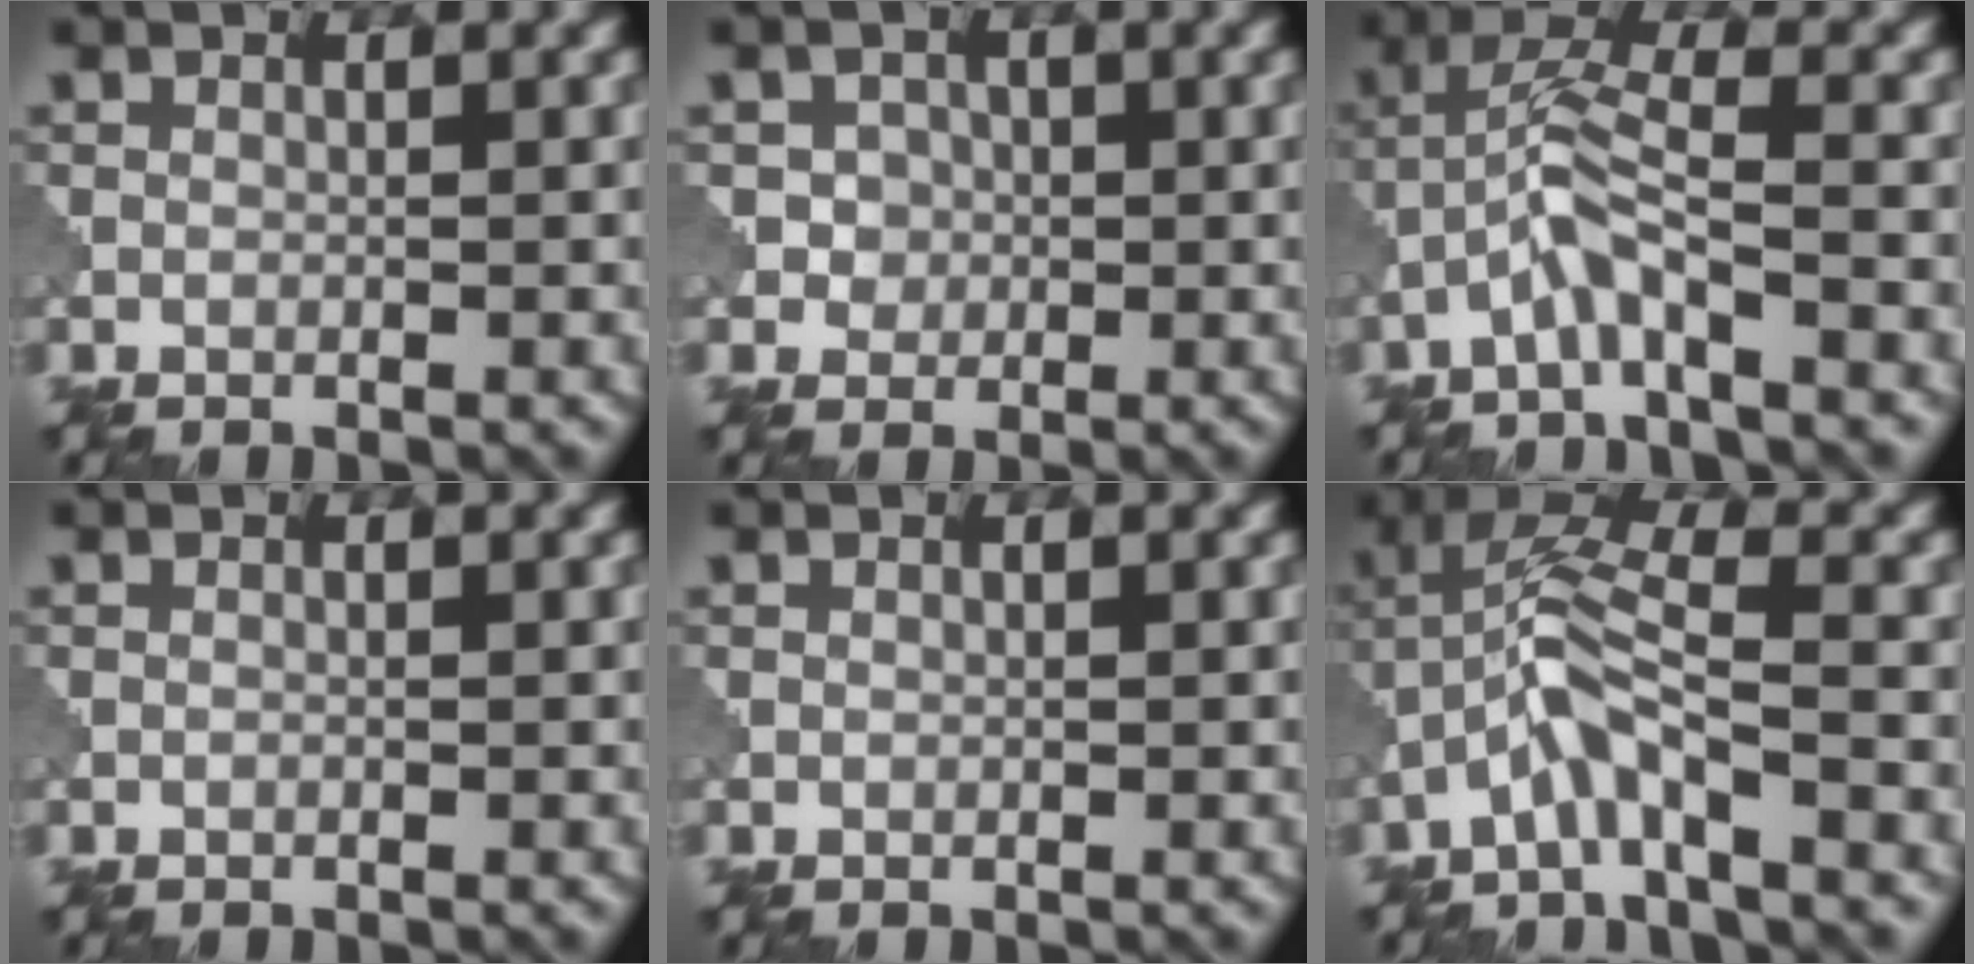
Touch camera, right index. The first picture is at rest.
{"total": 2.1, "force": [0.3, 2.0, 0.5], "torque": [0.005, -0.001, 0.007]}
{"total": 3.9, "force": [-2.1, 0.5, 3.3], "torque": [-0.071, 0.016, -0.045]}
{"total": 0.0}
{"total": 0.0}
{"total": 4.8, "force": [-2.5, 1.0, 4.1], "torque": [-0.089, 0.013, -0.055]}